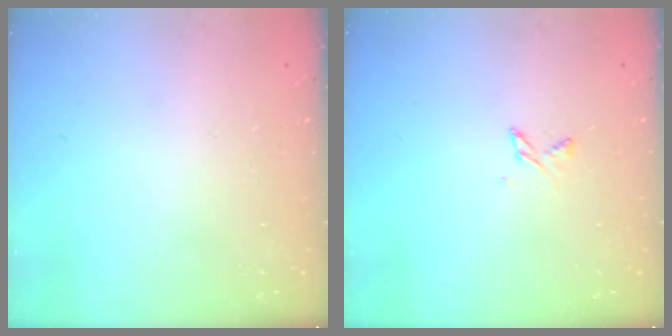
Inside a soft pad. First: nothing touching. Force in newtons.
{"total": 2.5, "press": 2.5, "slide": 0.5}